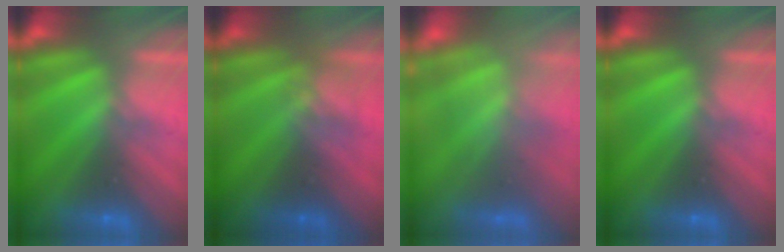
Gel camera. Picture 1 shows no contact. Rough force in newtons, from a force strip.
{"total": 2.4}
{"total": 4.1}
{"total": 0.0}